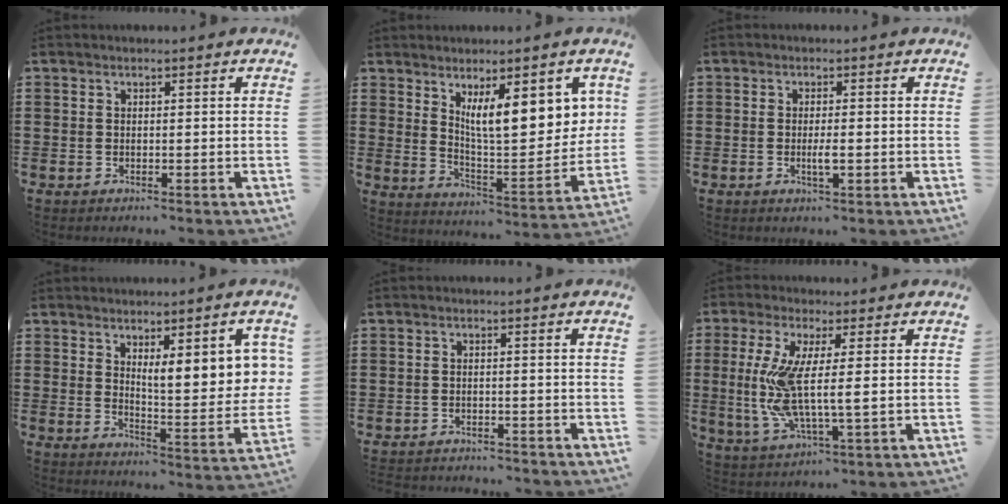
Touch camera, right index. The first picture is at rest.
{"total": 10.6, "force": [4.9, 3.3, 8.9], "torque": [-0.146, -0.020, 0.081]}
{"total": 2.5, "force": [-0.6, 0.4, 2.4], "torque": [-0.049, -0.005, -0.012]}
{"total": 7.8, "force": [3.9, 2.0, 6.4], "torque": [-0.099, -0.017, 0.060]}
{"total": 1.9, "force": [-1.9, 0.1, 0.0], "torque": [-0.006, 0.000, -0.040]}
{"total": 8.5, "force": [0.5, 1.4, 8.4], "torque": [-0.191, -0.024, 0.002]}